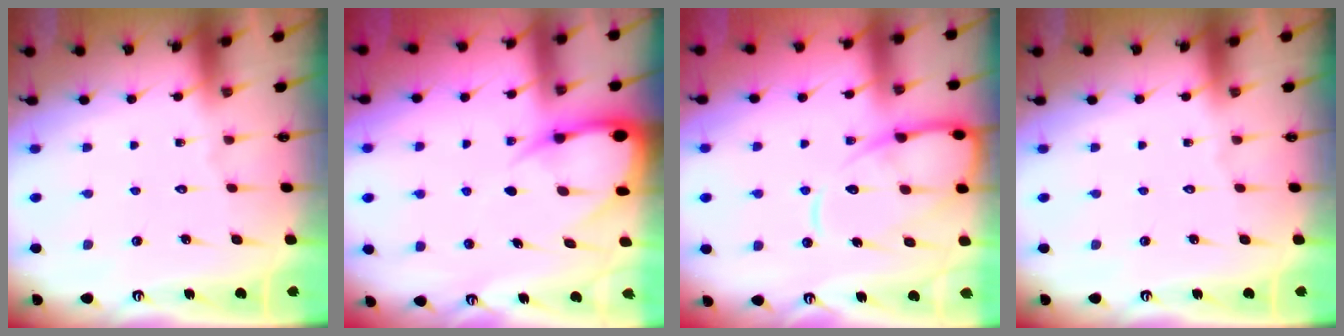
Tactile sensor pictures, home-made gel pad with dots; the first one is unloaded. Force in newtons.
{"total": 8.1, "press": 8.0, "slide": 0.9}
{"total": 12.5, "press": 12.4, "slide": 1.2}
{"total": 0.0}